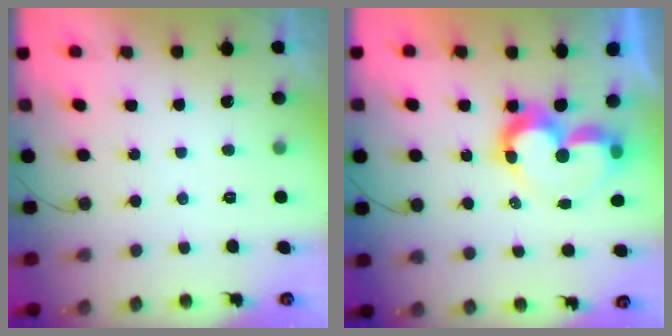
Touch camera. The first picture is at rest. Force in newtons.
{"total": 10.0, "press": 10.0, "slide": 0.8}